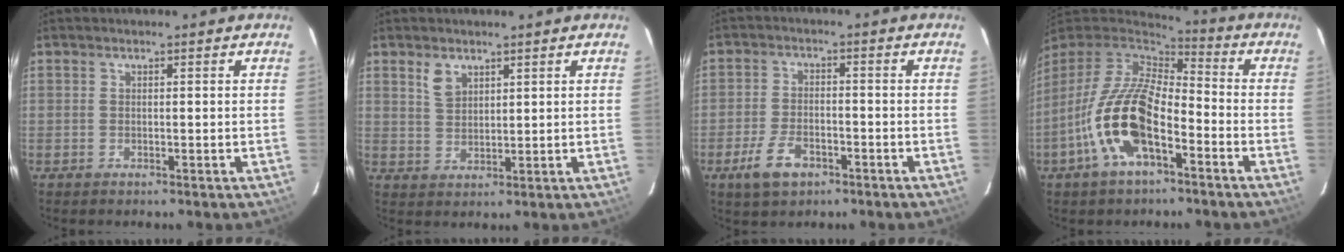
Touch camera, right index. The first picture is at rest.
{"total": 3.8, "force": [2.3, 2.2, 2.0], "torque": [-0.036, 0.003, 0.048]}
{"total": 7.1, "force": [-4.1, 3.8, 4.4], "torque": [-0.105, -0.002, -0.070]}
{"total": 16.7, "force": [-6.8, 7.0, 13.5], "torque": [-0.281, -0.010, -0.136]}